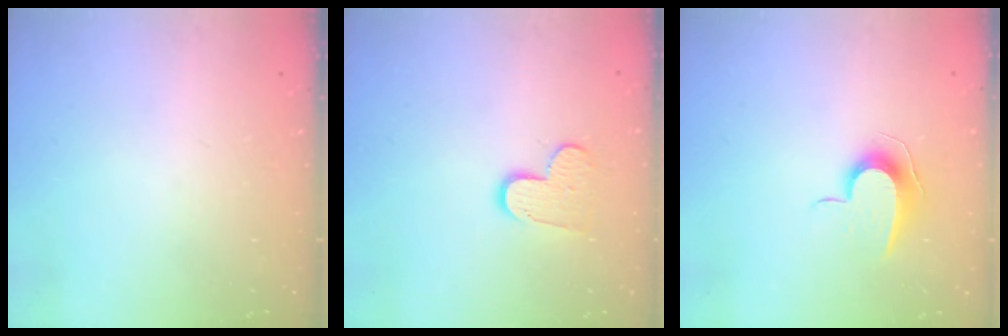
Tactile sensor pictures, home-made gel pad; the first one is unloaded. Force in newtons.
{"total": 9.1, "press": 9.1, "slide": 0.7}
{"total": 8.8, "press": 8.7, "slide": 0.8}